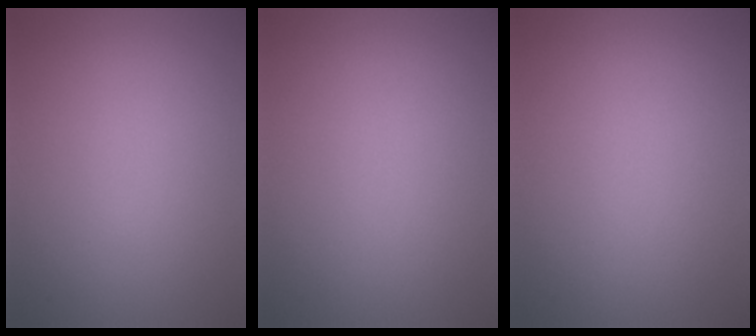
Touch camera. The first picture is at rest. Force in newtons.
{"total": 0.0}
{"total": 0.0}